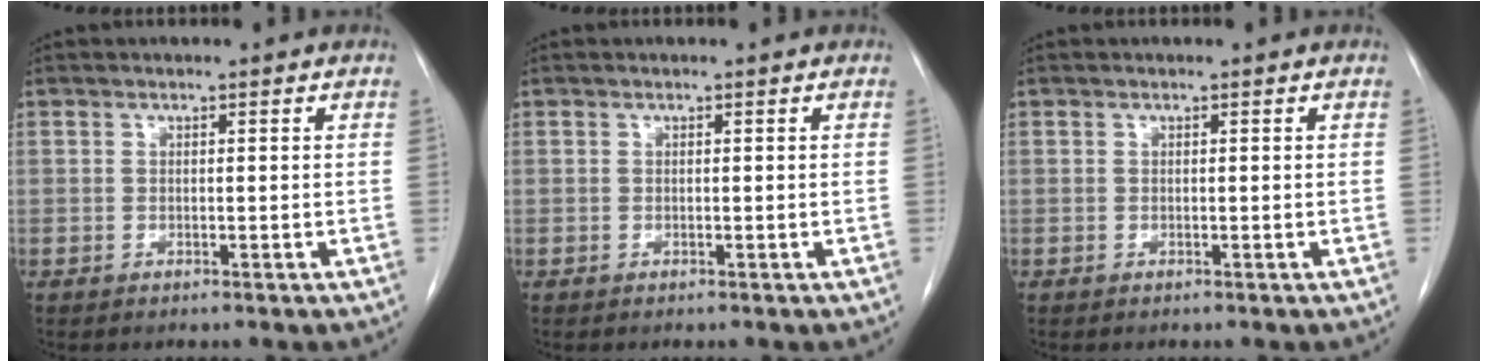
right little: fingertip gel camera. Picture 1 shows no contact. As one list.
[{"total": 0.0}, {"total": 0.0}]